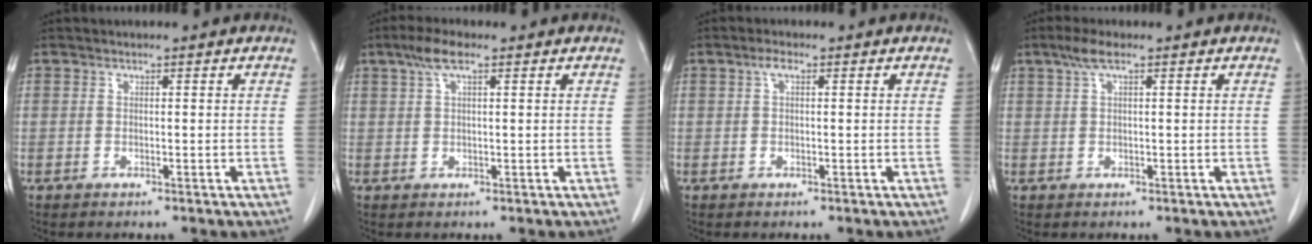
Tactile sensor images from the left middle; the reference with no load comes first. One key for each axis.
{"total": 3.8, "fx": 2.2, "fy": 0.8, "fz": 3.0, "tx": -0.067, "ty": 0.015, "tz": 0.044}
{"total": 1.4, "fx": 0.5, "fy": 0.5, "fz": 1.2, "tx": -0.023, "ty": 0.007, "tz": 0.009}
{"total": 2.8, "fx": 1.6, "fy": 0.4, "fz": 2.2, "tx": -0.052, "ty": 0.015, "tz": 0.033}